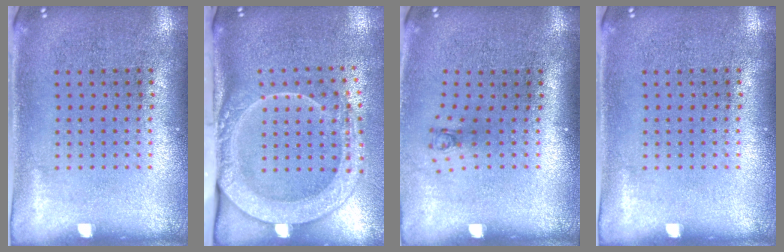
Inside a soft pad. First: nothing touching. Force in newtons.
{"total": 2.8, "press": 2.1, "slide": 1.8}
{"total": 0.7, "press": 0.3, "slide": 0.7}
{"total": 0.0}